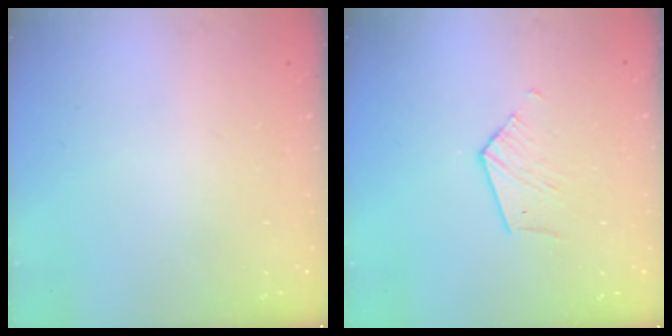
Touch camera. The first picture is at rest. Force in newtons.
{"total": 5.0, "press": 5.0, "slide": 0.6}